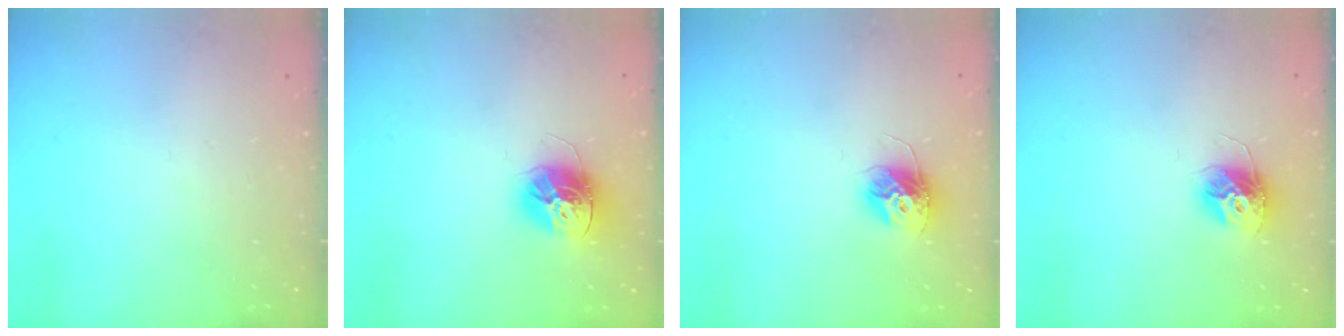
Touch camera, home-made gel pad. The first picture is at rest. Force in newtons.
{"total": 13.4, "press": 13.4, "slide": 1.2}
{"total": 10.9, "press": 10.9, "slide": 0.7}
{"total": 10.9, "press": 10.9, "slide": 0.7}